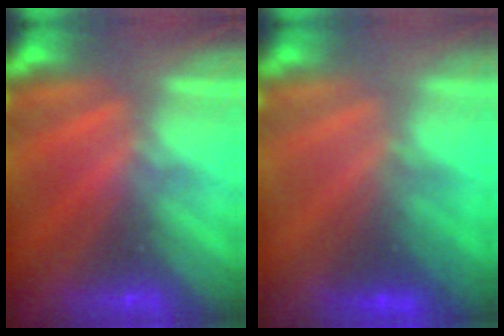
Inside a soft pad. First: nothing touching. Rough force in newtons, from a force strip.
{"total": 2.1}